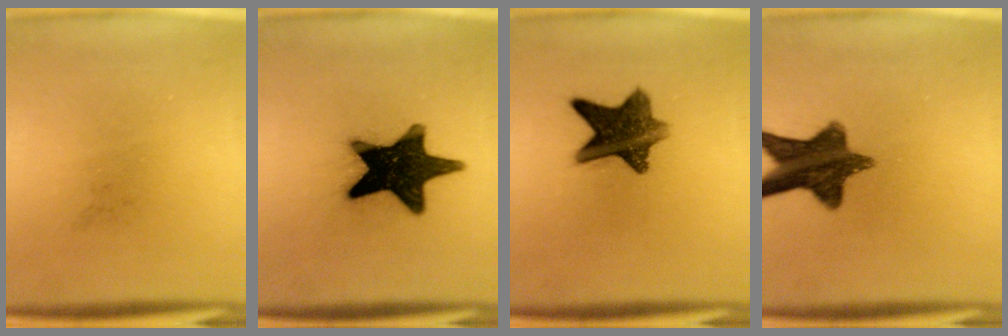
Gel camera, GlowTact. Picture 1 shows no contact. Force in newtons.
{"total": 19.1}
{"total": 10.2}
{"total": 12.1}